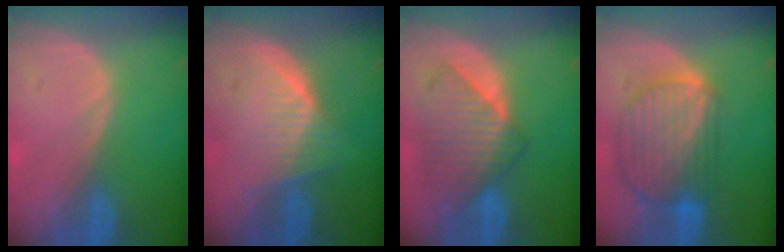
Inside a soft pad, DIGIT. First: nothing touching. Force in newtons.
{"total": 6.5, "press": 6.2, "slide": 1.8}
{"total": 8.7, "press": 8.1, "slide": 3.1}
{"total": 10.2, "press": 8.7, "slide": 5.3}